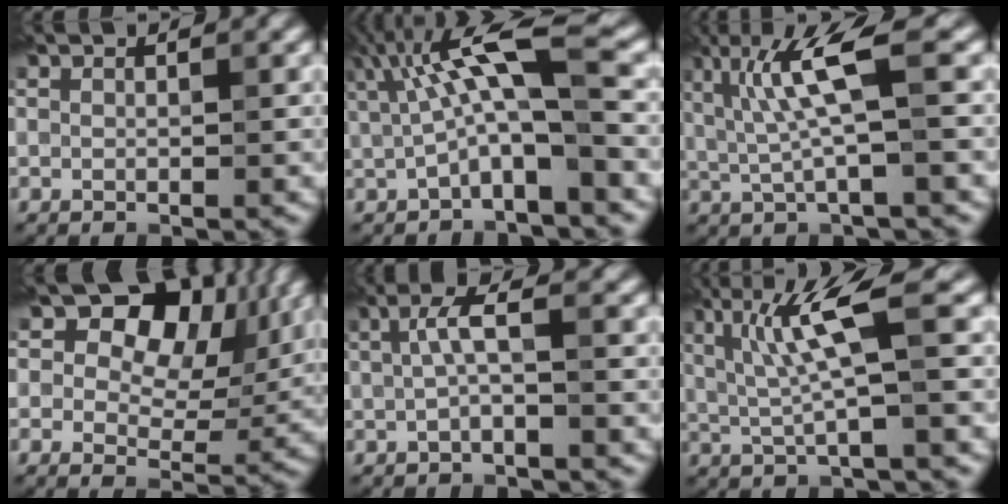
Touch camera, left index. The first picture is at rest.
{"total": 5.6, "force": [0.4, 0.9, 5.5], "torque": [-0.127, 0.000, 0.032]}
{"total": 4.1, "force": [0.3, -0.5, 4.1], "torque": [-0.124, -0.006, 0.038]}
{"total": 10.8, "force": [5.3, 6.9, 6.4], "torque": [-0.105, 0.021, 0.094]}
{"total": 1.4, "force": [-0.6, -0.8, 0.9], "torque": [-0.053, -0.003, 0.020]}
{"total": 4.2, "force": [0.3, -0.5, 4.2], "torque": [-0.119, -0.003, 0.037]}